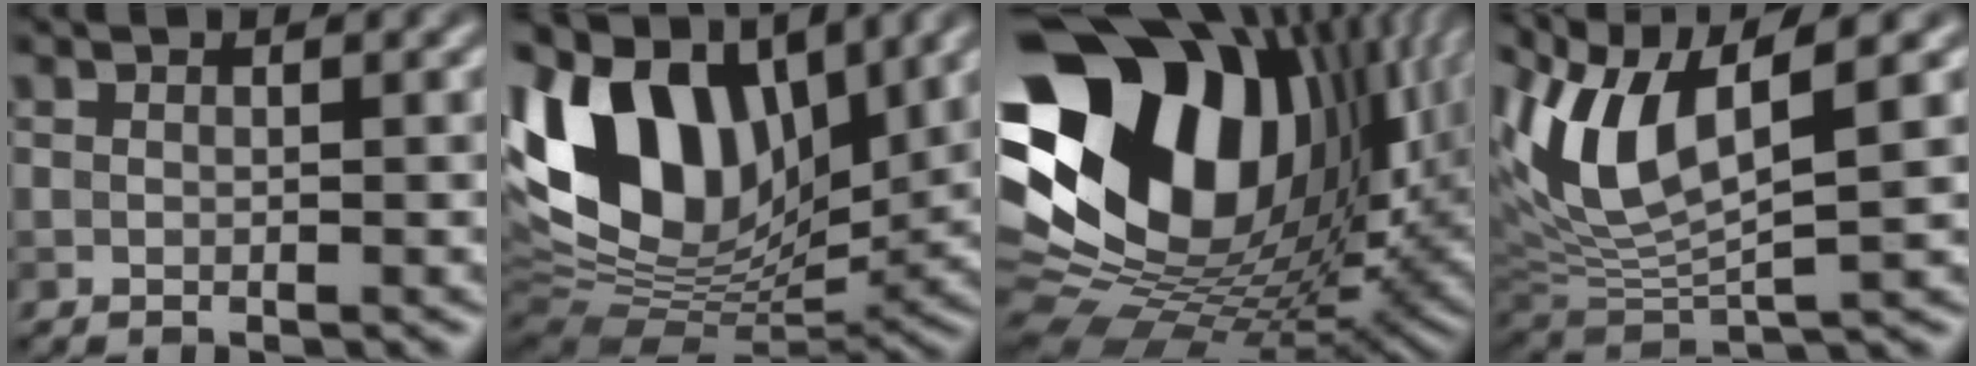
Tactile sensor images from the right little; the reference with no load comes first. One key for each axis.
{"total": 14.8, "fx": 5.1, "fy": 9.2, "fz": 10.5, "tx": -0.210, "ty": 0.018, "tz": 0.091}
{"total": 20.8, "fx": 6.3, "fy": 14.1, "fz": 14.0, "tx": -0.297, "ty": 0.003, "tz": 0.113}
{"total": 8.8, "fx": 3.2, "fy": 3.3, "fz": 7.5, "tx": -0.162, "ty": 0.003, "tz": 0.060}